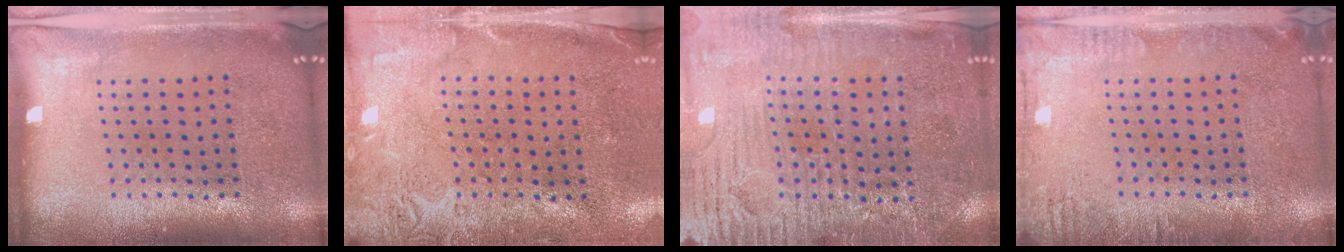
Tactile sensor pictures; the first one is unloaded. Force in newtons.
{"total": 2.8, "press": 2.2, "slide": 1.7}
{"total": 3.7, "press": 3.5, "slide": 1.4}
{"total": 1.9, "press": 1.9, "slide": 0.3}